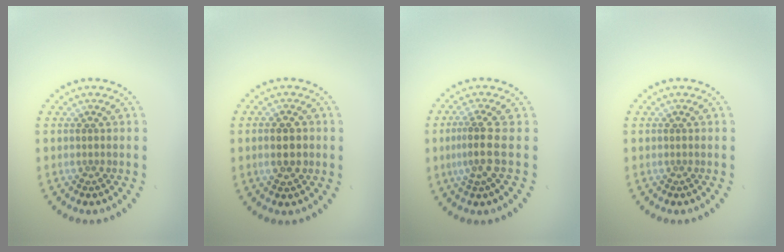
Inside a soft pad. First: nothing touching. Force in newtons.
{"total": 2.7, "press": 2.7, "slide": 0.5}
{"total": 2.6, "press": 1.8, "slide": 1.8}
{"total": 0.0}